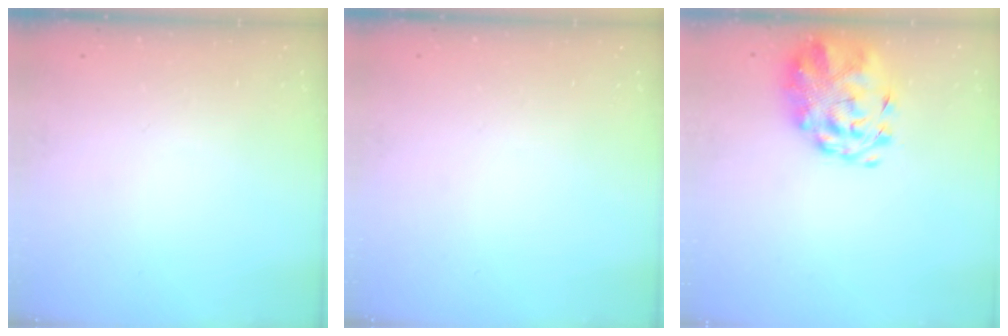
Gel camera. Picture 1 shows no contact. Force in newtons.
{"total": 0.0}
{"total": 4.8, "press": 4.5, "slide": 1.7}